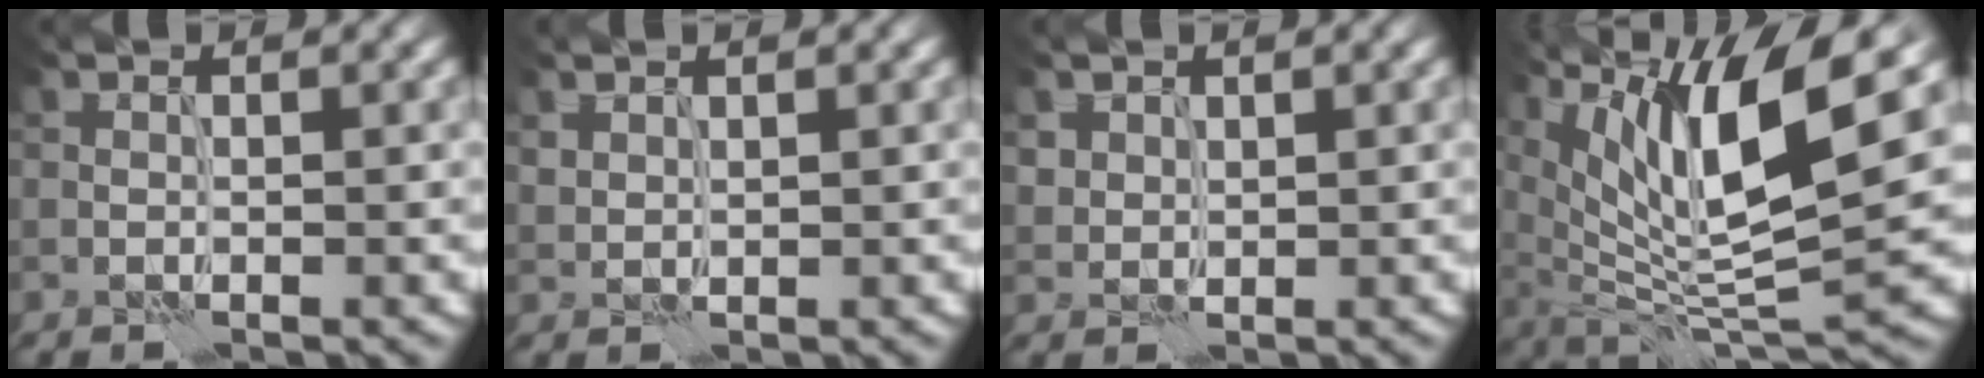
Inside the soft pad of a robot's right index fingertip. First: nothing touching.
{"total": 1.1, "force": [1.0, 0.4, 0.2], "torque": [-0.009, -0.001, 0.023]}
{"total": 1.5, "force": [1.1, 1.0, 0.3], "torque": [-0.009, -0.002, 0.023]}
{"total": 11.5, "force": [4.9, 2.8, 9.9], "torque": [-0.170, 0.002, 0.096]}